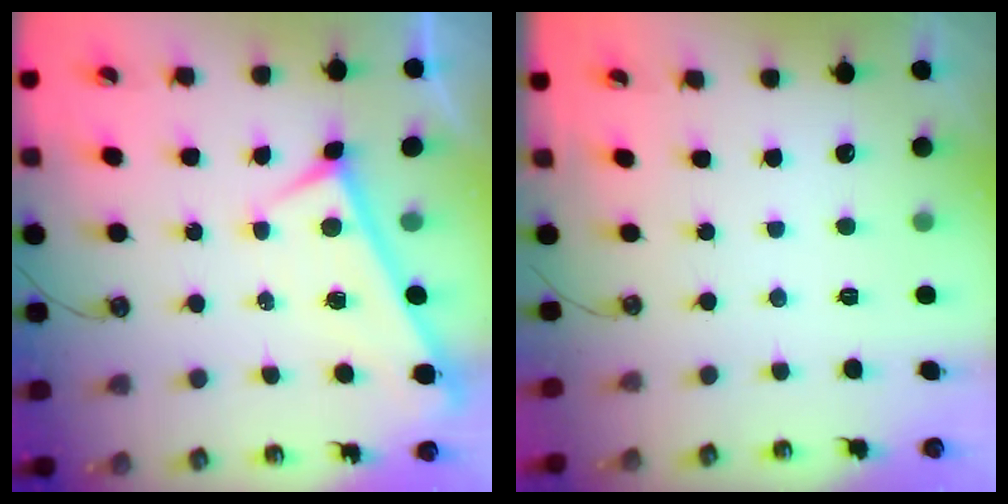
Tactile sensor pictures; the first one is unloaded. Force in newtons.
{"total": 0.0}